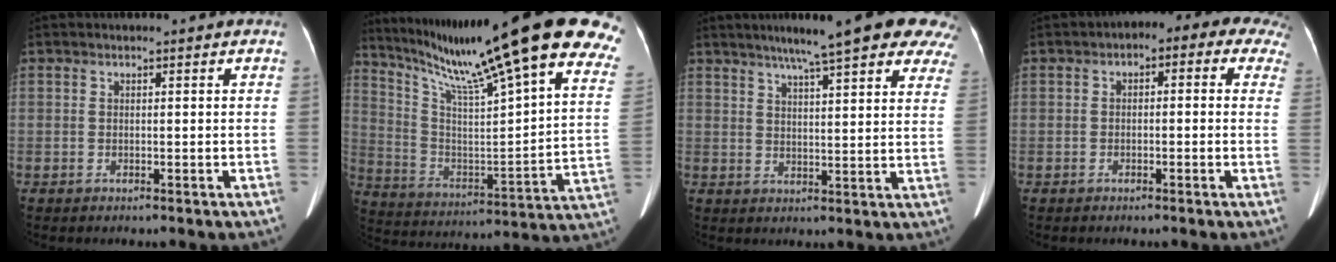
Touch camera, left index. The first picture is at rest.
{"total": 33.0, "force": [24.9, 1.8, 21.6], "torque": [-0.305, -0.046, 0.353]}
{"total": 18.4, "force": [14.2, 2.7, 11.5], "torque": [-0.154, 0.023, 0.168]}
{"total": 8.9, "force": [4.4, 4.3, 6.5], "torque": [-0.064, 0.039, 0.034]}